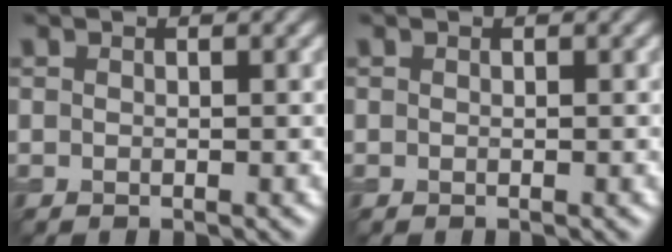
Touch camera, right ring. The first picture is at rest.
{"total": 0.0}